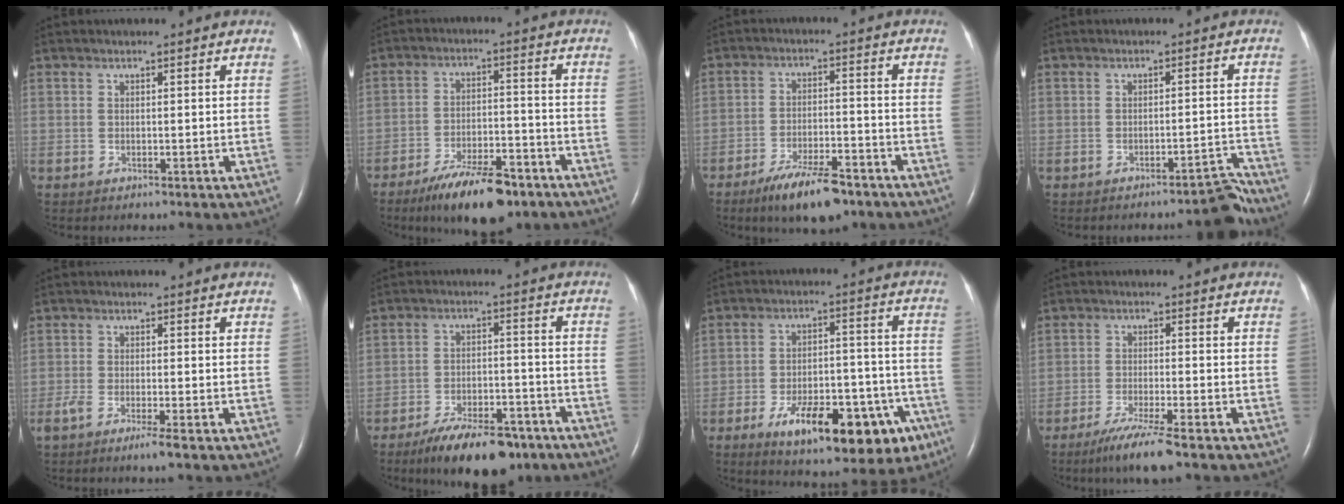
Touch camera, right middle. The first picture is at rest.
{"total": 11.7, "force": [-8.3, 3.4, 7.5], "torque": [-0.127, -0.009, -0.137]}
{"total": 9.4, "force": [-6.7, 2.5, 6.1], "torque": [-0.108, -0.010, -0.110]}
{"total": 3.5, "force": [-3.5, 0.0, 0.7], "torque": [0.012, 0.012, -0.044]}
{"total": 3.2, "force": [-2.1, -0.1, 2.4], "torque": [-0.050, -0.009, -0.041]}
{"total": 12.4, "force": [-9.1, 4.4, 7.1], "torque": [-0.113, -0.002, -0.147]}
{"total": 18.7, "force": [-10.2, 6.9, 14.0], "torque": [-0.148, 0.018, -0.139]}
{"total": 6.9, "force": [-4.9, -0.3, 4.8], "torque": [-0.093, -0.022, -0.089]}